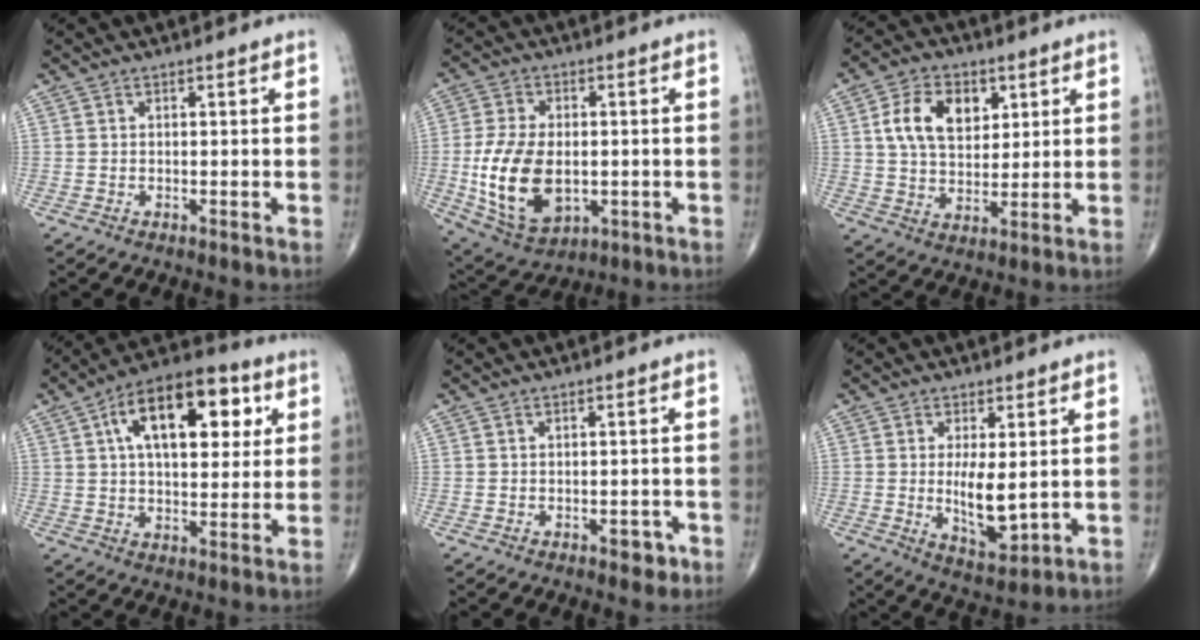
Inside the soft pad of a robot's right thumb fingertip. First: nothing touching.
{"total": 15.6, "force": [-2.0, 9.4, 12.3], "torque": [-0.226, -0.007, -0.018]}
{"total": 11.6, "force": [3.7, 7.7, 7.9], "torque": [-0.111, -0.008, 0.066]}
{"total": 19.1, "force": [6.0, 9.8, 15.3], "torque": [-0.204, 0.009, 0.086]}
{"total": 2.5, "force": [-1.3, 1.4, 1.7], "torque": [-0.006, 0.006, -0.015]}
{"total": 8.0, "force": [0.3, 3.1, 7.4], "torque": [-0.116, -0.021, 0.017]}